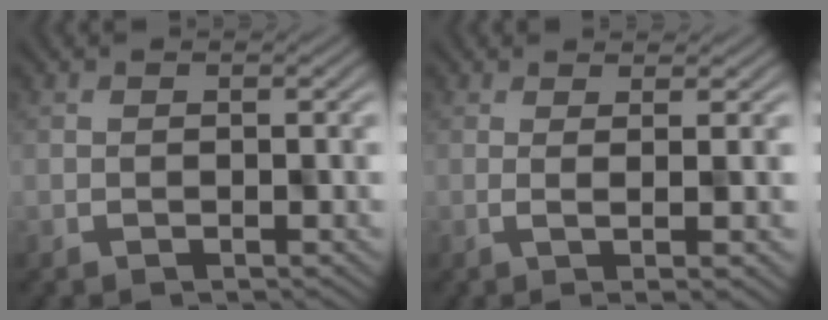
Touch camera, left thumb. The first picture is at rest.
{"total": 3.6, "force": [0.2, 0.7, 3.5], "torque": [-0.043, 0.003, 0.001]}